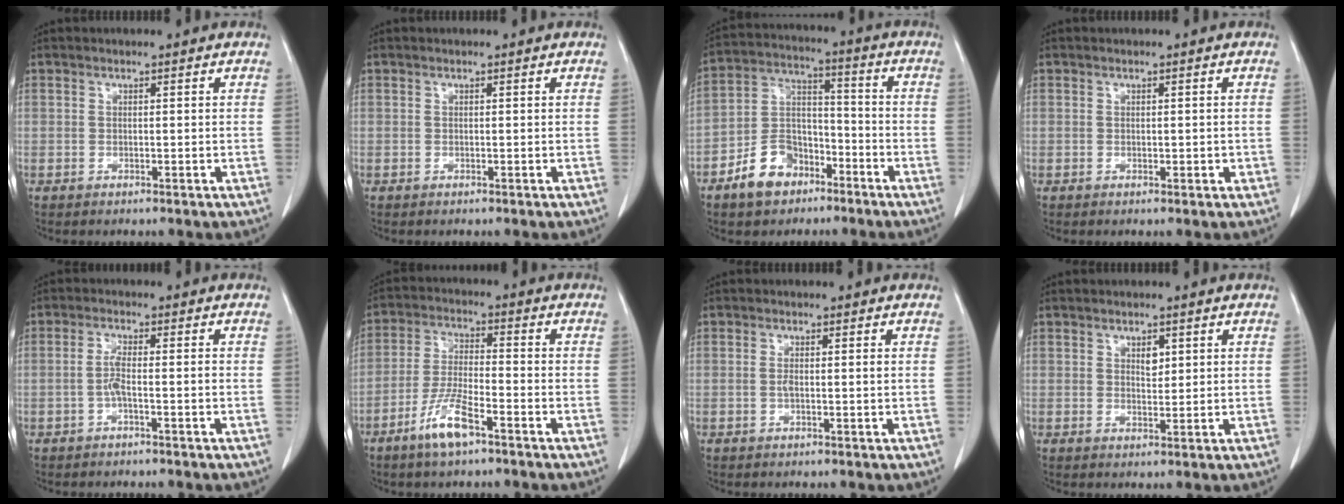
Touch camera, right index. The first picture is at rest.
{"total": 0.0}
{"total": 9.8, "force": [-5.9, 6.5, 4.4], "torque": [-0.092, 0.024, -0.101]}
{"total": 1.2, "force": [-0.1, 0.8, 0.9], "torque": [-0.012, 0.003, 0.003]}
{"total": 2.5, "force": [-1.0, 0.1, 2.3], "torque": [-0.047, 0.004, -0.021]}
{"total": 7.4, "force": [-4.5, 1.2, 5.7], "torque": [-0.116, -0.006, -0.085]}
{"total": 1.3, "force": [0.0, 0.2, 1.3], "torque": [-0.027, -0.001, 0.001]}
{"total": 1.8, "force": [0.8, 1.0, 1.3], "torque": [-0.018, -0.004, 0.015]}